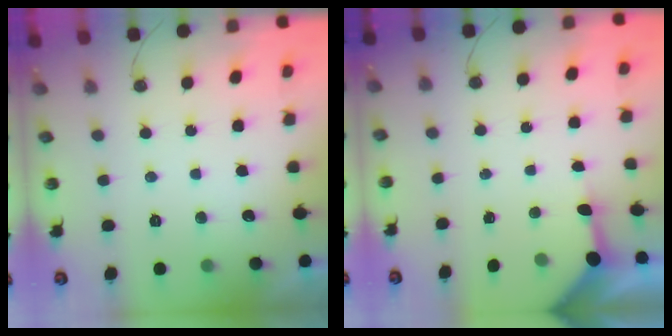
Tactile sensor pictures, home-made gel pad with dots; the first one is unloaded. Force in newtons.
{"total": 3.6, "press": 3.6, "slide": 0.4}